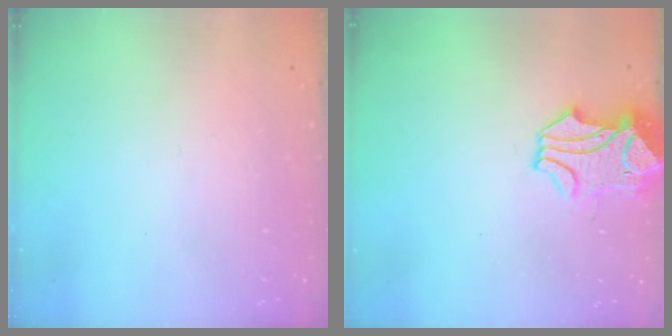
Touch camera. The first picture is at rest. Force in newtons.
{"total": 1.6, "press": 0.9, "slide": 1.3}